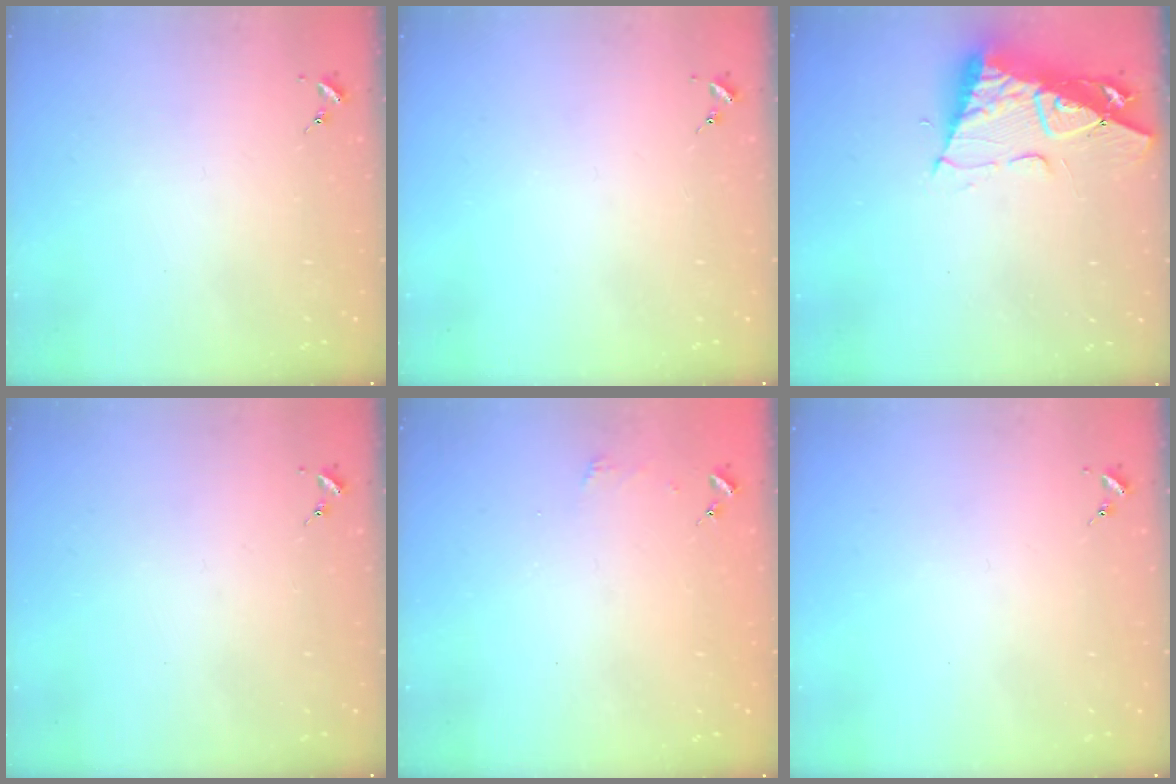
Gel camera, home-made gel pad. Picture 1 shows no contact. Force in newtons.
{"total": 0.0}
{"total": 12.0, "press": 11.9, "slide": 1.3}
{"total": 0.0}
{"total": 2.4, "press": 2.4, "slide": 0.2}
{"total": 0.0}